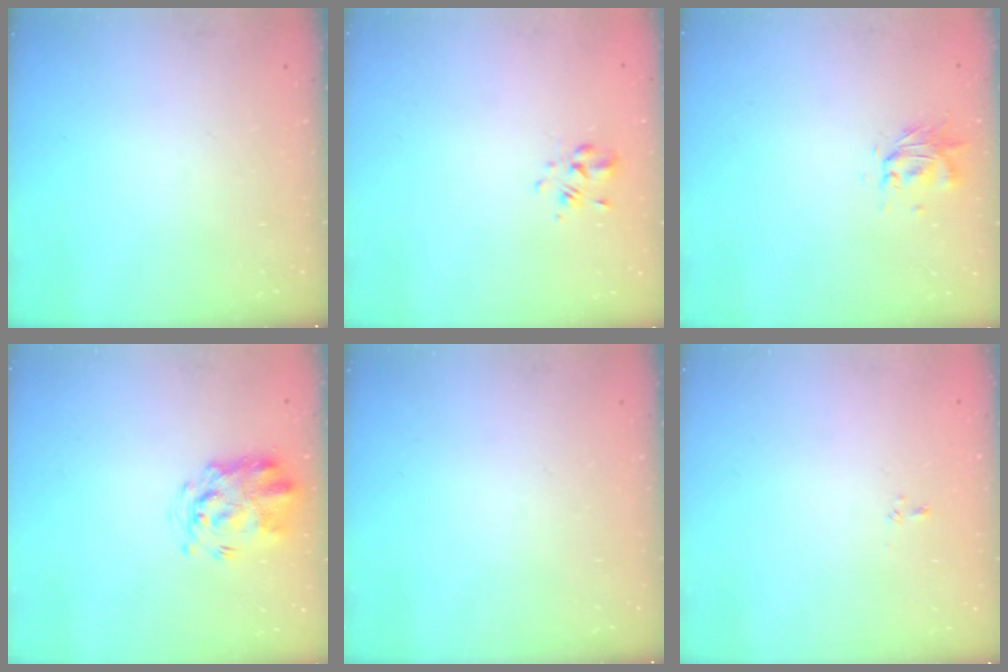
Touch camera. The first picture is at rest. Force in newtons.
{"total": 2.1, "press": 1.9, "slide": 0.7}
{"total": 0.7, "press": 0.7, "slide": 0.3}
{"total": 3.6, "press": 3.5, "slide": 0.6}
{"total": 0.0}
{"total": 2.2, "press": 2.0, "slide": 0.9}